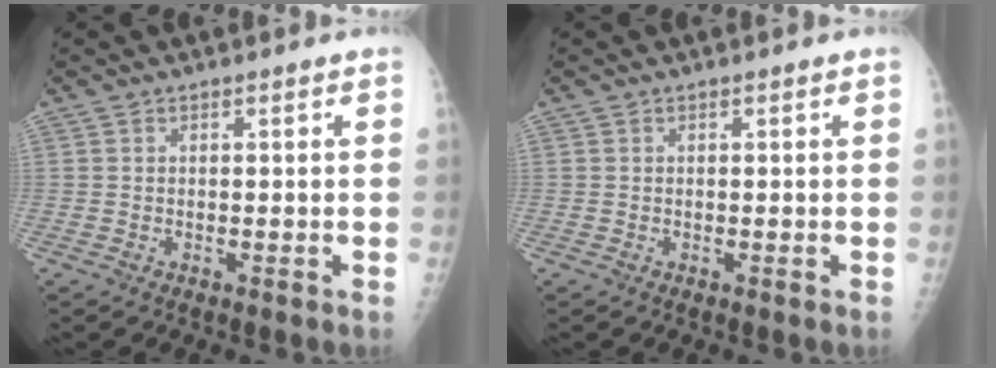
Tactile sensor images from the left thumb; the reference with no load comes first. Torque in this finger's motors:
{"motor_torque": [0.08, 0.08, -0.01, 0.00, 0.05]}